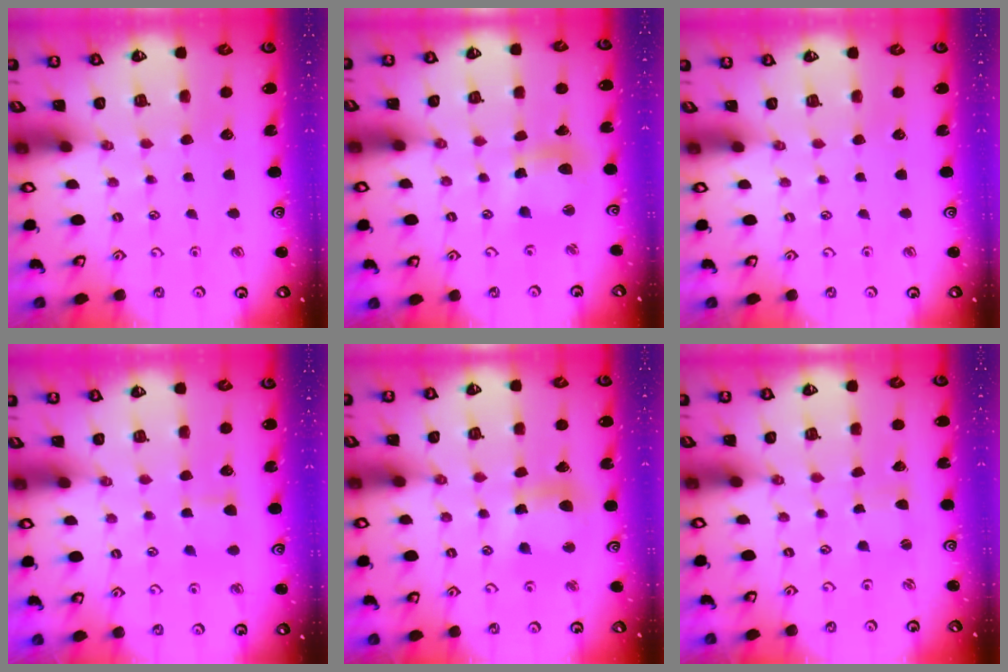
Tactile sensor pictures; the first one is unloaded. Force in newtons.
{"total": 11.0, "press": 10.9, "slide": 1.4}
{"total": 0.0}
{"total": 5.0, "press": 4.9, "slide": 0.7}
{"total": 10.9, "press": 10.9, "slide": 1.3}
{"total": 2.1, "press": 2.0, "slide": 0.4}